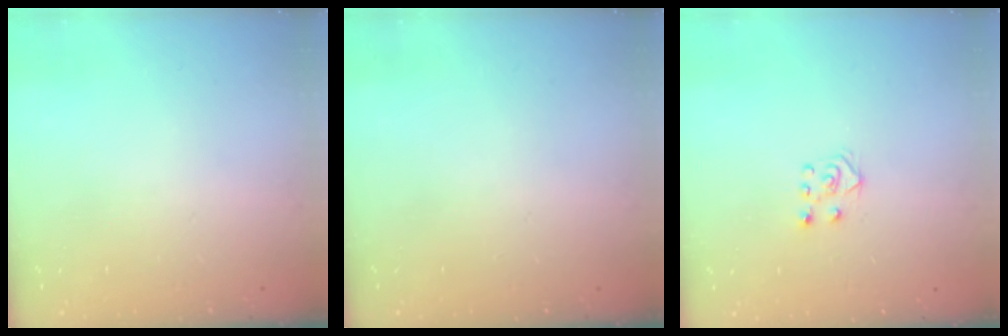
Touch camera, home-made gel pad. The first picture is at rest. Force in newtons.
{"total": 0.0}
{"total": 5.2, "press": 5.2, "slide": 0.4}